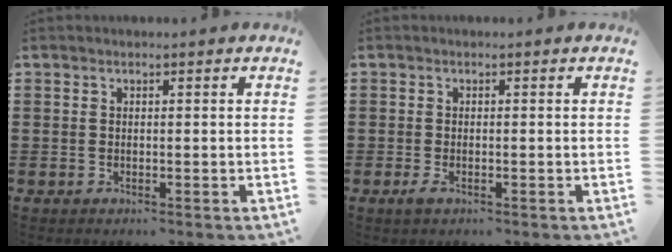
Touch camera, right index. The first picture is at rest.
{"total": 1.0, "force": [-0.4, 0.4, 0.8], "torque": [-0.022, -0.006, -0.009]}